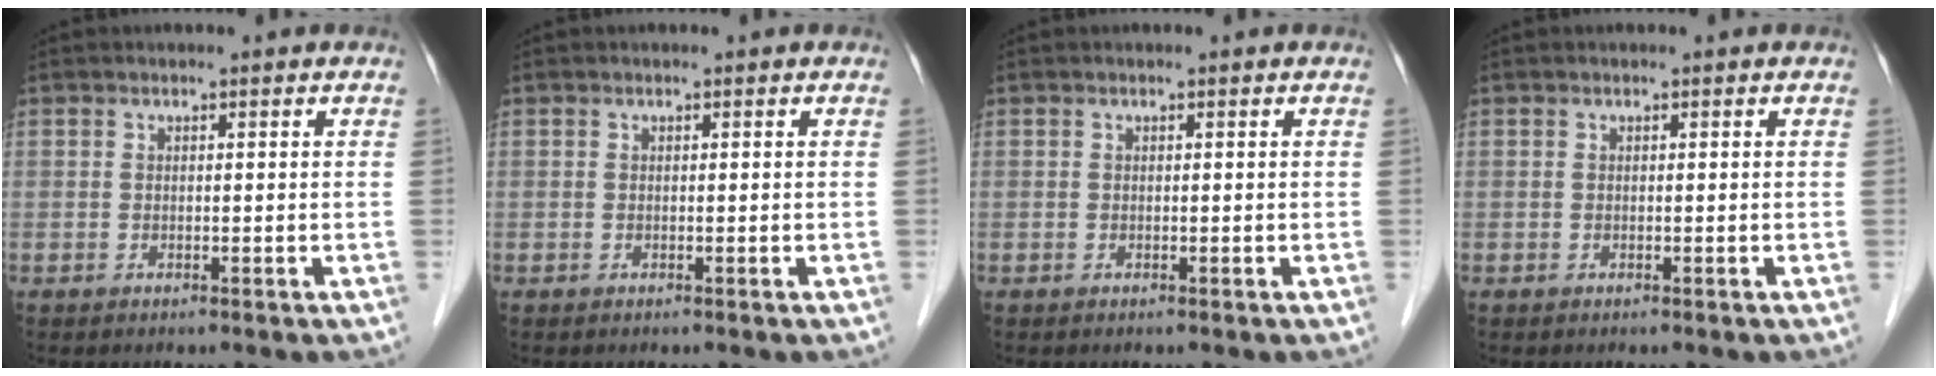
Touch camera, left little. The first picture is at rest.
{"total": 0.0}
{"total": 0.0}
{"total": 0.0}